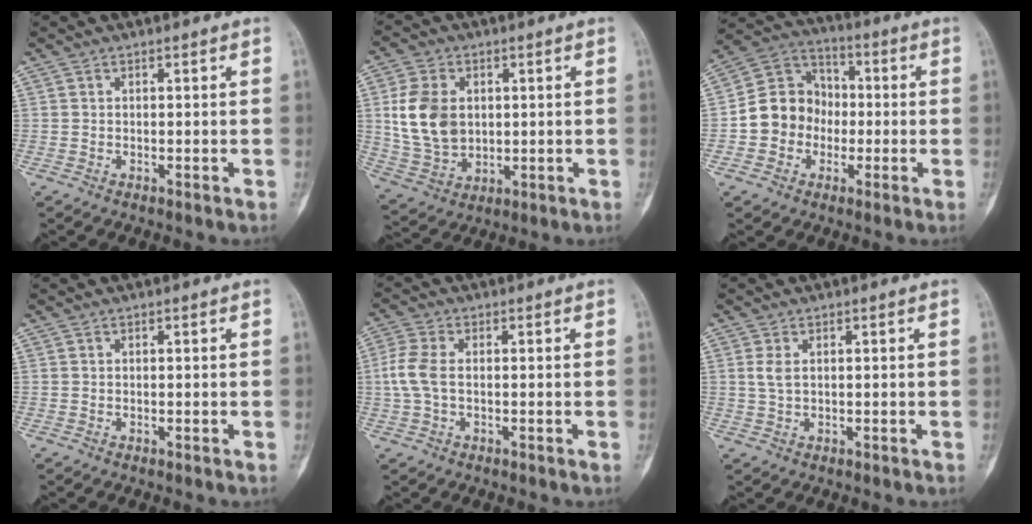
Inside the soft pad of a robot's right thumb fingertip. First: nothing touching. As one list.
[{"total": 12.1, "force": [1.9, 8.7, 8.1], "torque": [-0.142, -0.008, 0.046]}, {"total": 11.7, "force": [-1.9, 10.4, 5.1], "torque": [-0.057, 0.040, -0.042]}, {"total": 0.0}, {"total": 5.4, "force": [-0.1, 3.0, 4.5], "torque": [-0.125, 0.011, -0.005]}, {"total": 2.2, "force": [0.5, 1.1, 1.8], "torque": [-0.046, 0.005, 0.016]}]